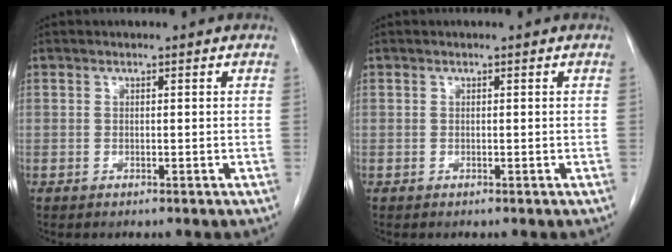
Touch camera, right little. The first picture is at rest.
{"total": 0.0}